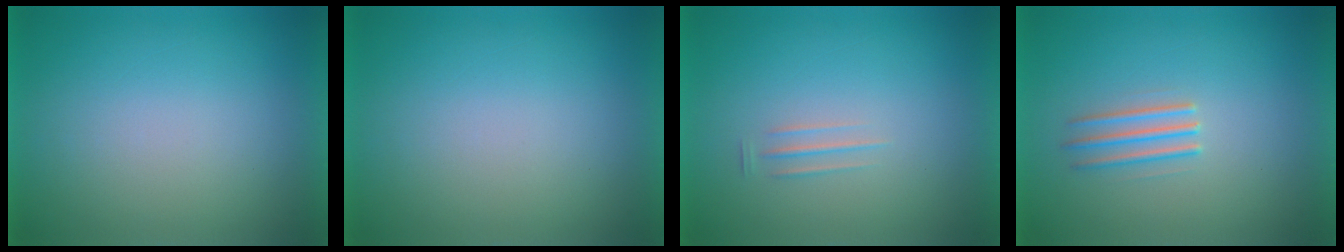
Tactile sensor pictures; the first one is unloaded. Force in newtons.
{"total": 1.0}
{"total": 1.7}
{"total": 2.3}